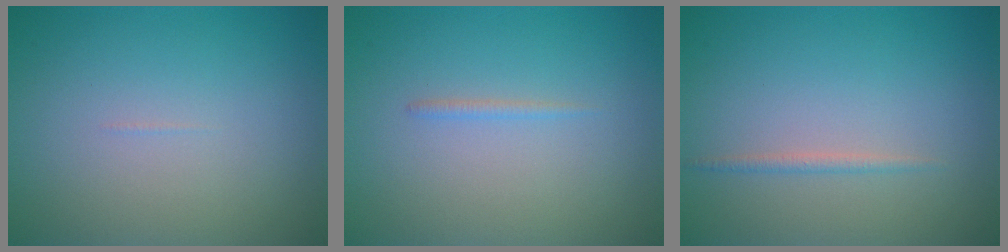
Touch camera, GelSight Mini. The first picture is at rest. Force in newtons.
{"total": 0.6, "press": 0.6, "slide": 0.0}
{"total": 0.8, "press": 0.8, "slide": 0.0}